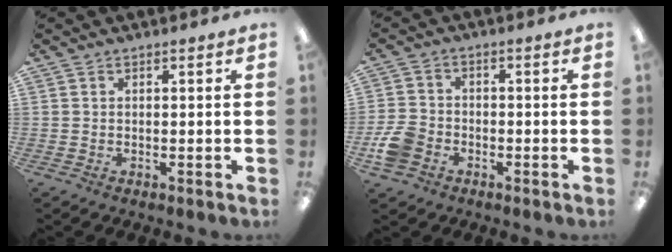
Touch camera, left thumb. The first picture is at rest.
{"total": 6.6, "force": [-3.1, 4.8, 3.4], "torque": [-0.075, 0.017, -0.058]}